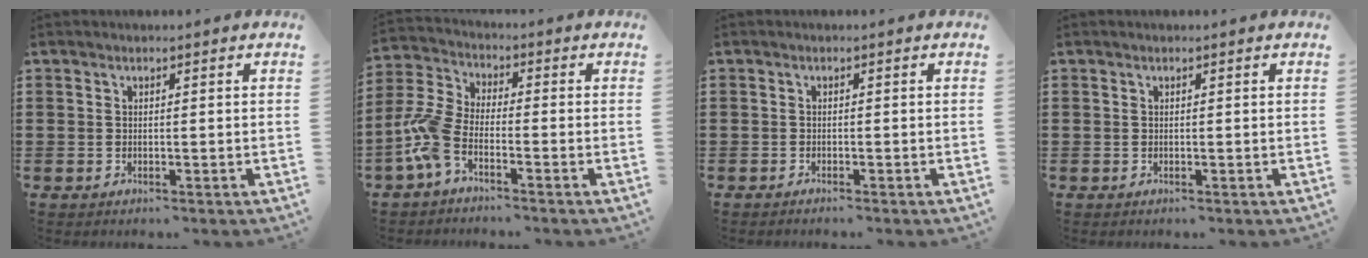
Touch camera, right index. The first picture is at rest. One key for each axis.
{"total": 6.4, "fx": -3.7, "fy": 2.4, "fz": 4.6, "tx": -0.132, "ty": -0.013, "tz": -0.080}
{"total": 0.7, "fx": -0.7, "fy": 0.0, "fz": 0.2, "tx": -0.005, "ty": -0.002, "tz": -0.014}
{"total": 0.0}